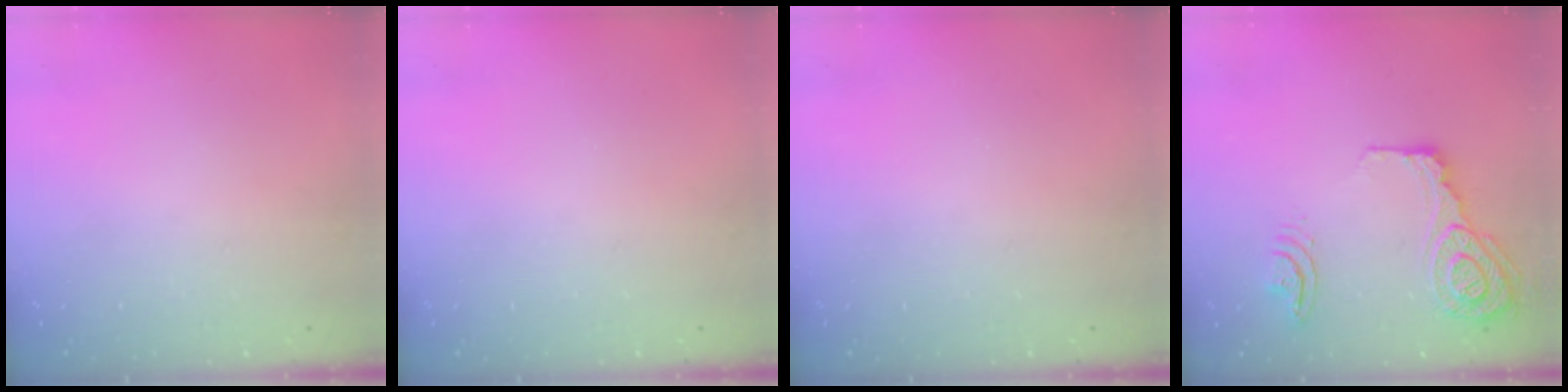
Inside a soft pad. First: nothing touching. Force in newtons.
{"total": 0.0}
{"total": 0.0}
{"total": 17.9, "press": 17.6, "slide": 3.7}